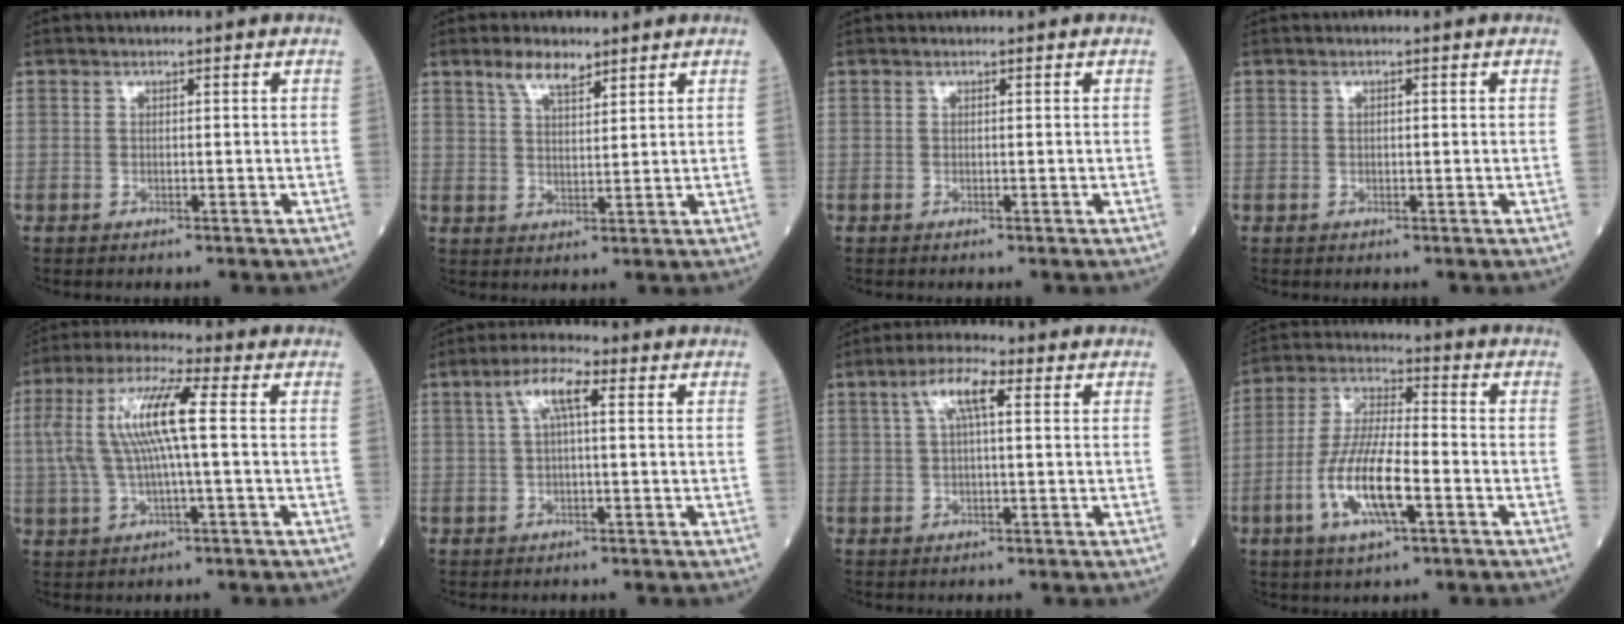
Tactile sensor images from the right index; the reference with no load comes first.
{"total": 4.6, "force": [3.4, 1.5, 2.7], "torque": [-0.057, 0.008, 0.067]}
{"total": 0.0}
{"total": 0.6, "force": [0.1, 0.2, 0.5], "torque": [-0.012, 0.001, 0.005]}
{"total": 10.9, "force": [1.1, 1.4, 10.8], "torque": [-0.230, 0.027, 0.020]}
{"total": 5.1, "force": [1.4, 0.9, 4.8], "torque": [-0.098, 0.021, 0.030]}
{"total": 5.6, "force": [1.8, 1.1, 5.1], "torque": [-0.104, 0.021, 0.035]}
{"total": 12.1, "force": [-4.0, 2.6, 11.1], "torque": [-0.229, -0.004, -0.073]}